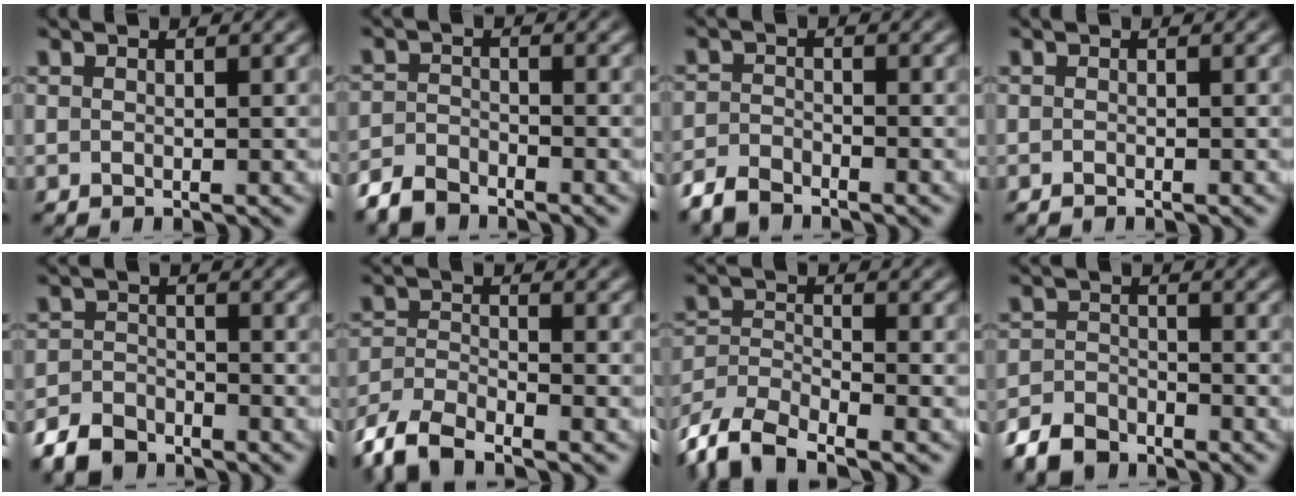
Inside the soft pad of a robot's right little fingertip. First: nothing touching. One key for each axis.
{"total": 3.3, "fx": -3.1, "fy": 1.1, "fz": 0.5, "tx": -0.006, "ty": -0.010, "tz": -0.054}
{"total": 2.9, "fx": -2.8, "fy": 0.8, "fz": 0.4, "tx": -0.005, "ty": -0.008, "tz": -0.051}
{"total": 0.7, "fx": -0.5, "fy": -0.4, "fz": -0.1, "tx": 0.001, "ty": -0.009, "tz": -0.006}
{"total": 4.4, "fx": -3.9, "fy": 1.8, "fz": 0.8, "tx": -0.008, "ty": -0.013, "tz": -0.064}
{"total": 5.8, "fx": -4.0, "fy": 3.6, "fz": 2.3, "tx": -0.055, "ty": -0.016, "tz": -0.069}
{"total": 7.9, "fx": -4.9, "fy": 5.1, "fz": 3.5, "tx": -0.089, "ty": -0.033, "tz": -0.075}
{"total": 4.3, "fx": -3.8, "fy": 1.8, "fz": 0.8, "tx": -0.008, "ty": -0.012, "tz": -0.064}